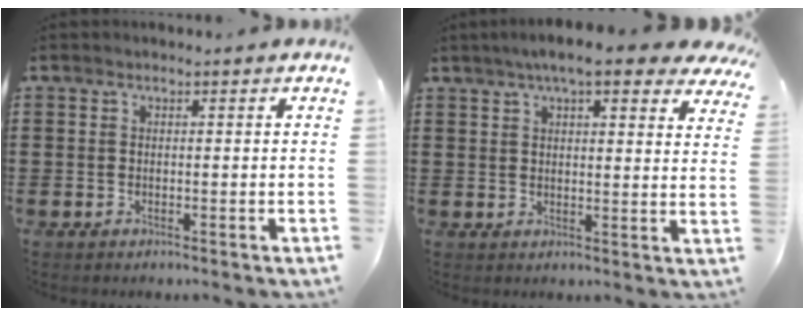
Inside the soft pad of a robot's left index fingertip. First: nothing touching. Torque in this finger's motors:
{"motor_torque": [1.08, -1.06, 1.05, 0.21]}